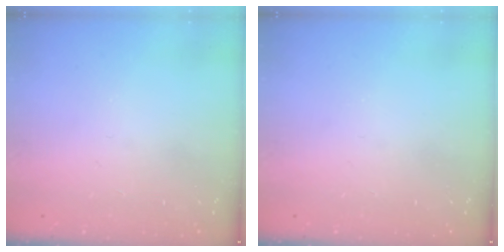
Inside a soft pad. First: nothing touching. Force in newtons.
{"total": 0.0}